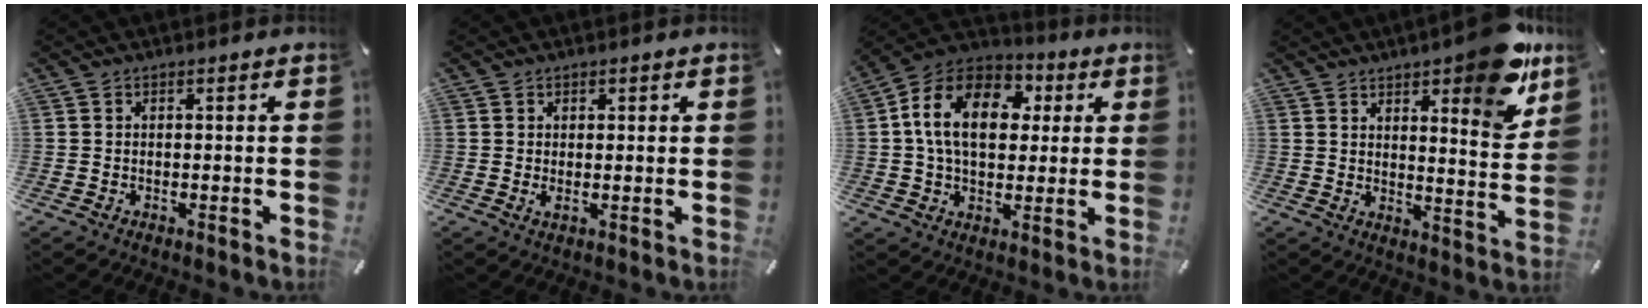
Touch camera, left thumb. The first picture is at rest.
{"total": 1.5, "force": [0.2, 0.7, 1.3], "torque": [-0.017, -0.003, 0.001]}
{"total": 16.0, "force": [3.1, 11.3, 10.8], "torque": [-0.224, 0.005, 0.051]}
{"total": 11.5, "force": [8.8, 3.2, 6.7], "torque": [-0.072, -0.074, 0.149]}